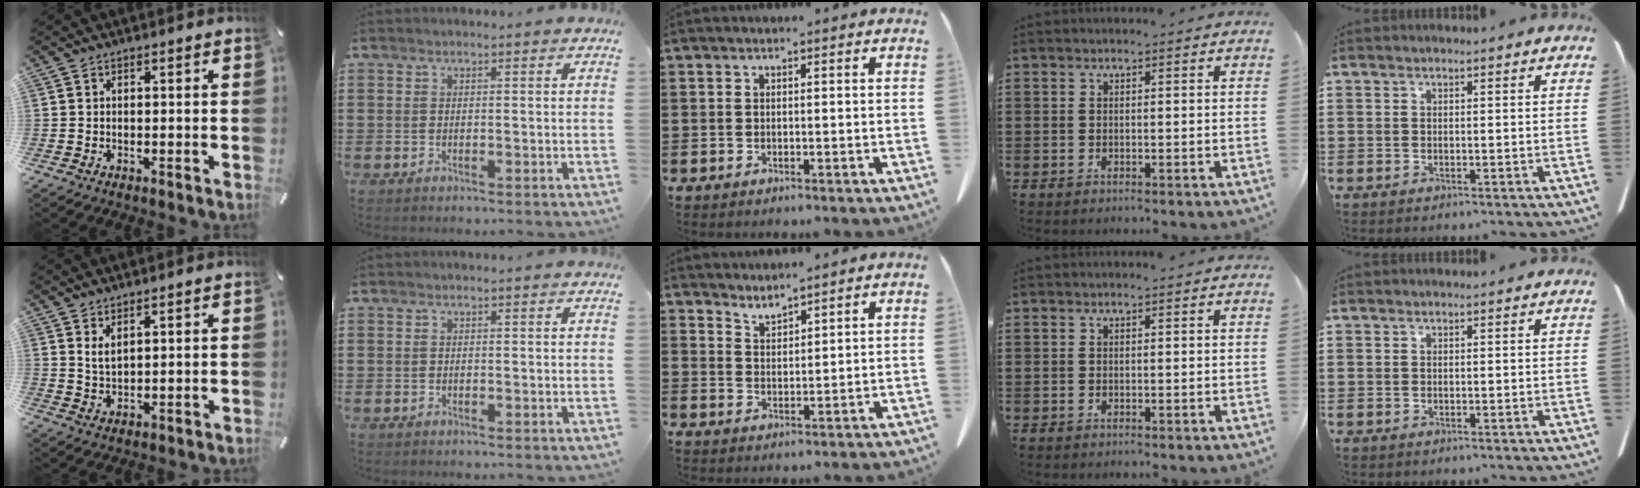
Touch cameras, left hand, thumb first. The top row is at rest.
{"thumb": {"total": 3.1, "force": [2.2, 1.1, 1.8], "torque": [-0.040, -0.005, 0.040]}, "middle": {"total": 2.9, "force": [2.9, -0.1, -0.2], "torque": [-0.005, -0.011, 0.055]}}